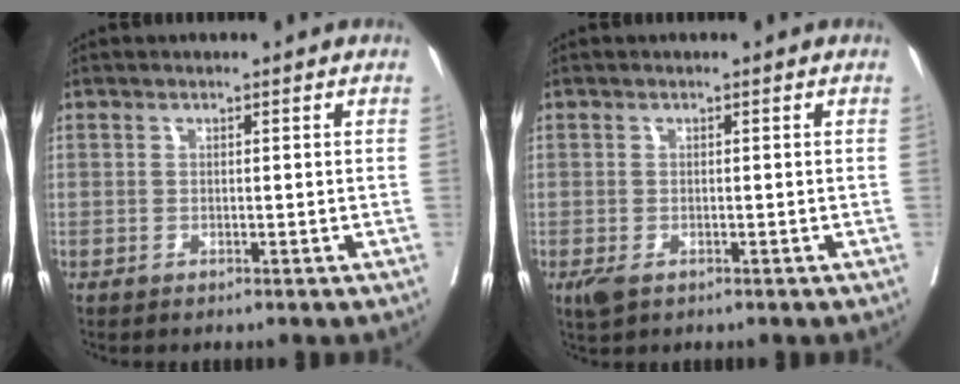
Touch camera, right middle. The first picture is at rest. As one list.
[{"total": 2.4, "force": [-1.2, 1.2, 1.6], "torque": [-0.038, -0.007, -0.015]}]